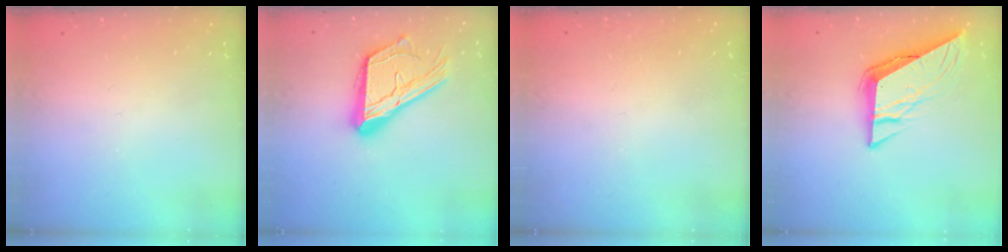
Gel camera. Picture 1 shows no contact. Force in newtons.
{"total": 20.1, "press": 20.1, "slide": 1.7}
{"total": 1.6, "press": 1.6, "slide": 0.1}
{"total": 9.8, "press": 9.8, "slide": 0.6}